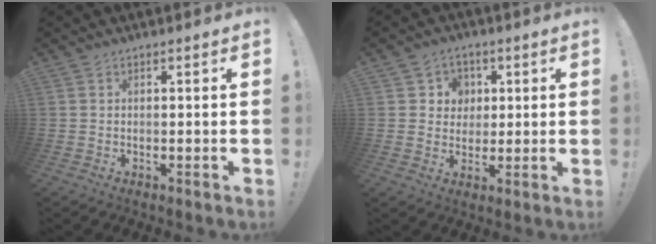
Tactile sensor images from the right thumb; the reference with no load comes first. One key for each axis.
{"total": 5.6, "fx": 1.5, "fy": 5.3, "fz": 0.8, "tx": -0.014, "ty": -0.011, "tz": 0.030}